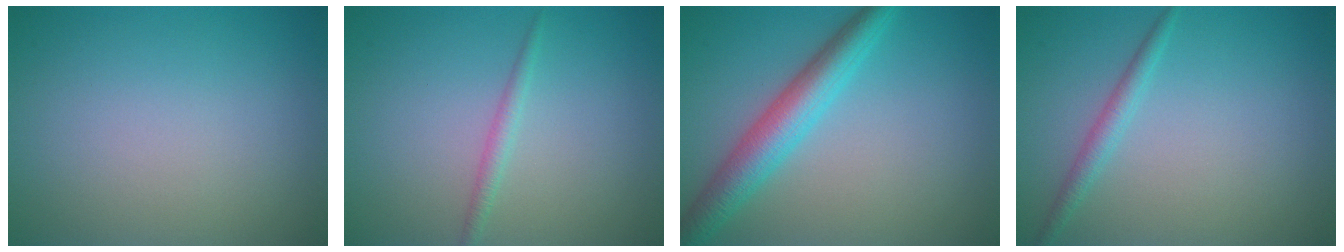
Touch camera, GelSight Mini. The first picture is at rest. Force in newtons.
{"total": 1.2, "press": 1.2, "slide": 0.1}
{"total": 5.0, "press": 5.0, "slide": 0.1}
{"total": 1.6, "press": 1.6, "slide": 0.1}